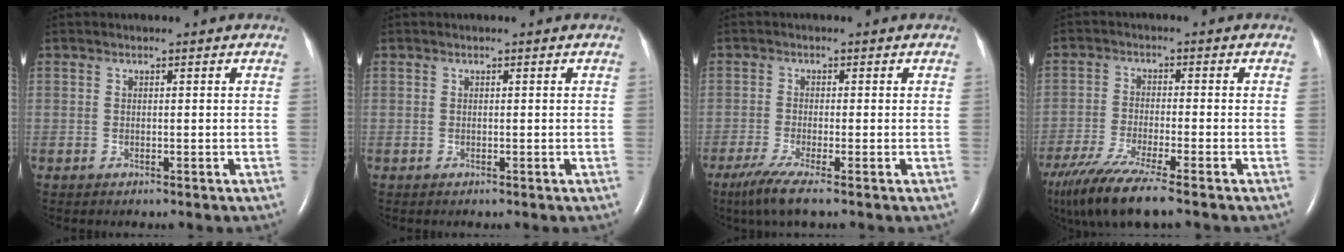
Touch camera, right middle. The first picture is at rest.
{"total": 0.0}
{"total": 4.9, "force": [-3.2, 0.0, 3.8], "torque": [-0.080, -0.018, -0.063]}
{"total": 11.9, "force": [-9.2, 0.2, 7.4], "torque": [-0.141, -0.034, -0.159]}